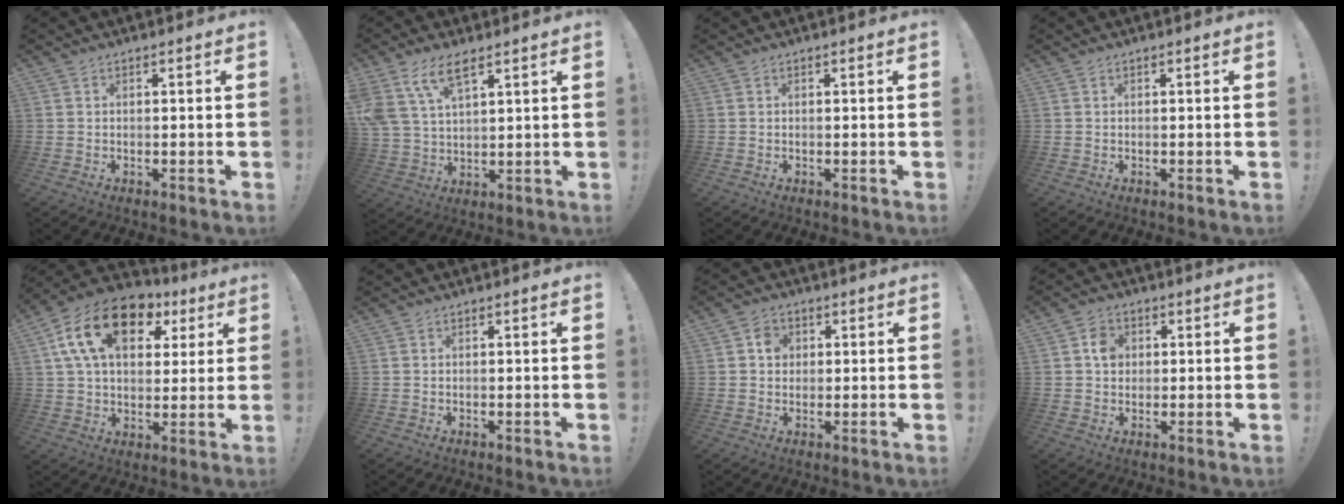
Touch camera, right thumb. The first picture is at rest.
{"total": 10.5, "force": [6.6, 4.8, 6.6], "torque": [-0.142, -0.018, 0.130]}
{"total": 0.0}
{"total": 0.0}
{"total": 19.3, "force": [8.0, 11.8, 13.0], "torque": [-0.230, -0.018, 0.143]}
{"total": 0.0}
{"total": 3.9, "force": [0.8, 3.5, 1.6], "torque": [-0.012, 0.001, 0.010]}
{"total": 4.6, "force": [0.8, 4.0, 2.0], "torque": [-0.014, -0.001, 0.010]}